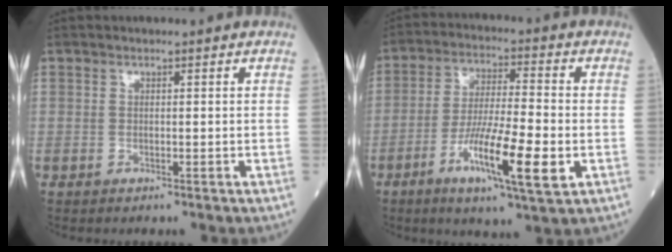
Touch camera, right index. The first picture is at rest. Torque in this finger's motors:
{"motor_torque": [1.13, -0.89, 0.32, 0.20]}